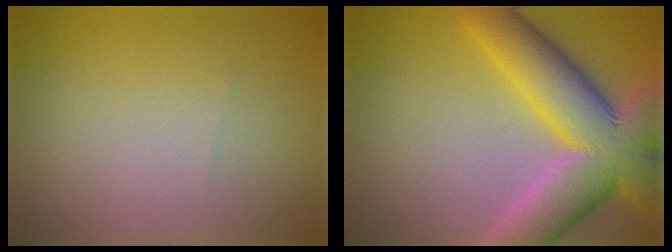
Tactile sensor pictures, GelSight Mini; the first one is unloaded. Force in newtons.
{"total": 11.6, "press": 11.6, "slide": 1.0}